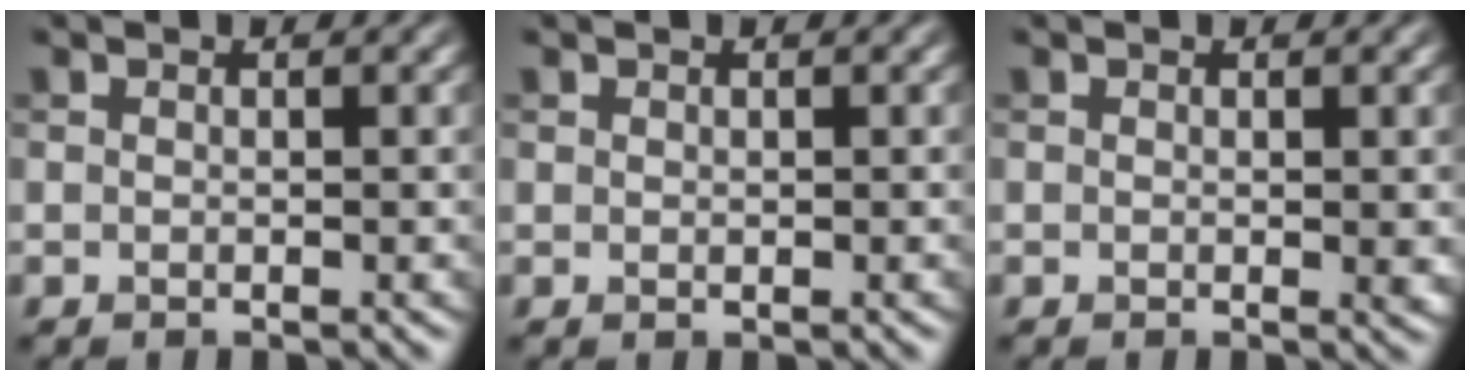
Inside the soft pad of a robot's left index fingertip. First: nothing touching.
{"total": 0.0}
{"total": 0.8, "force": [0.0, 0.3, 0.7], "torque": [-0.006, -0.004, 0.001]}